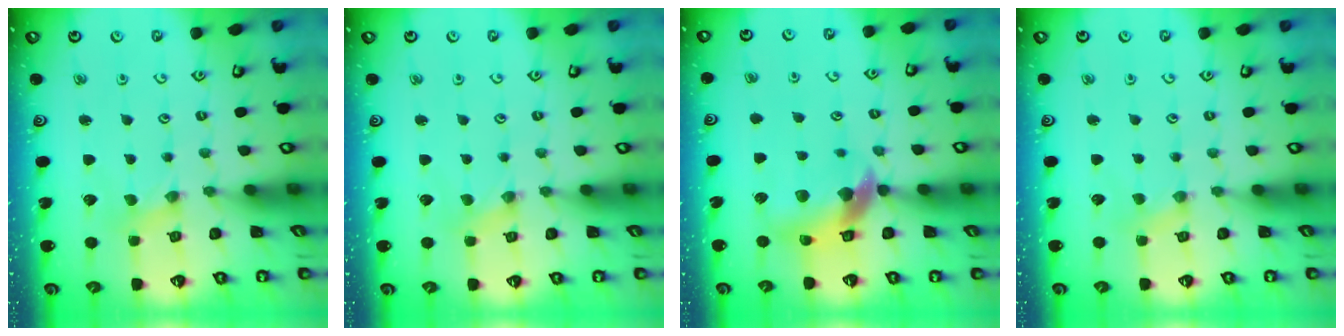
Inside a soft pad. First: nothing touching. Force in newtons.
{"total": 0.0}
{"total": 10.7, "press": 10.6, "slide": 1.5}
{"total": 1.8, "press": 1.7, "slide": 0.4}